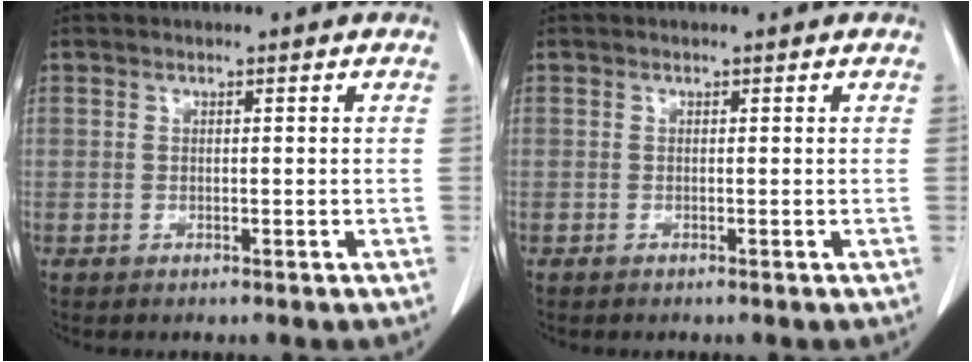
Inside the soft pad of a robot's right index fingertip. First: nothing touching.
{"total": 0.0}